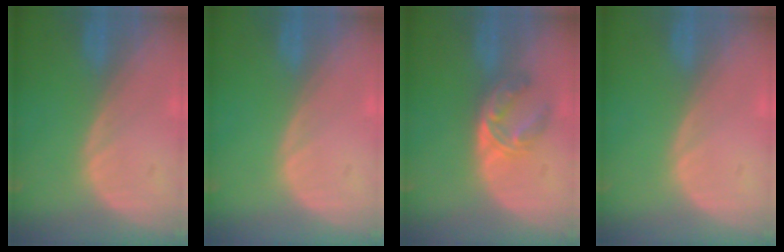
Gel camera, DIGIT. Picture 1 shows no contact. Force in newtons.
{"total": 0.0}
{"total": 5.8, "press": 4.7, "slide": 3.4}
{"total": 0.0}